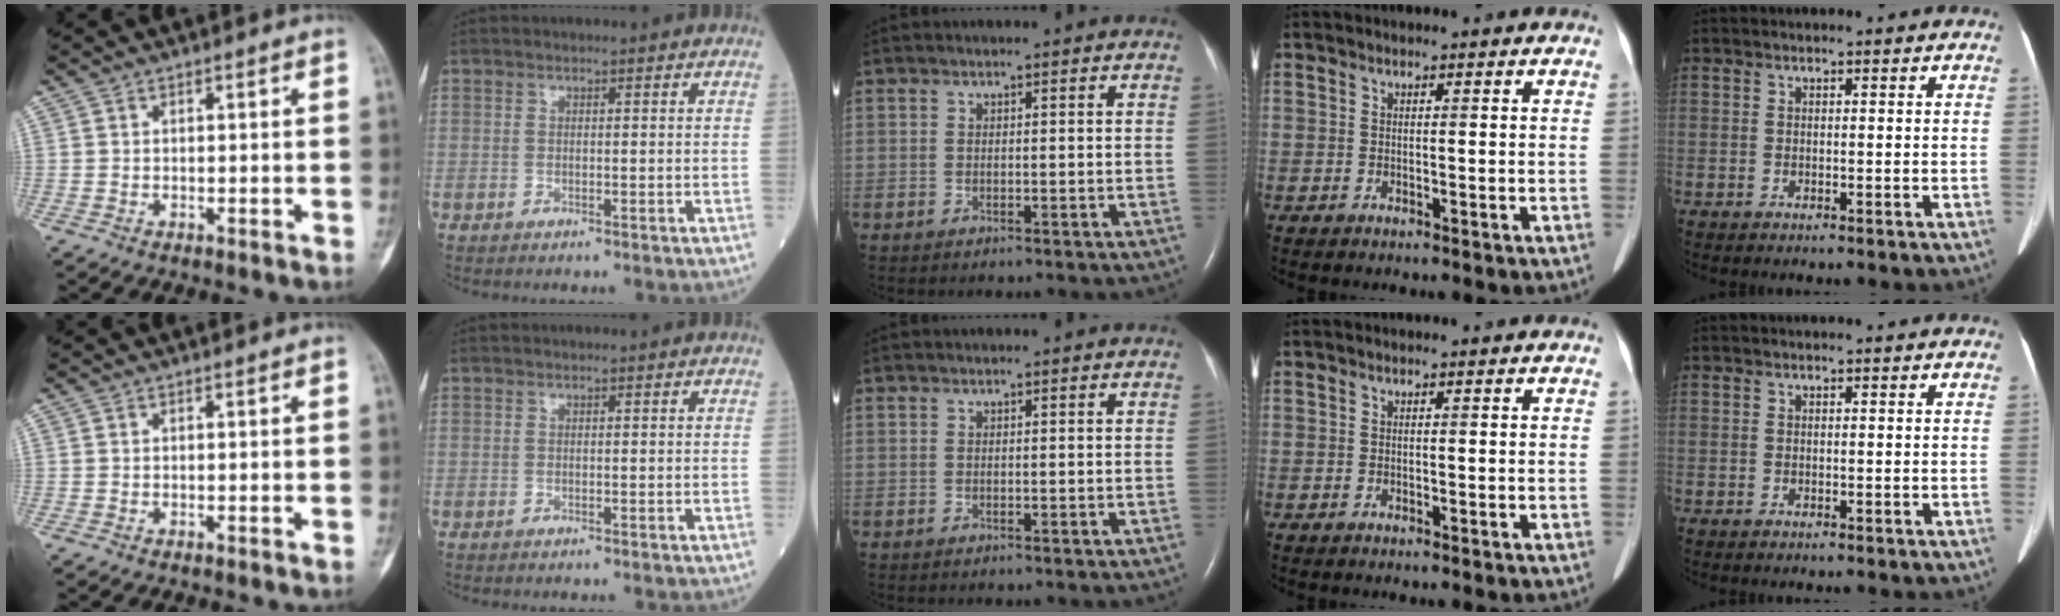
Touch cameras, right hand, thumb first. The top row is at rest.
{}